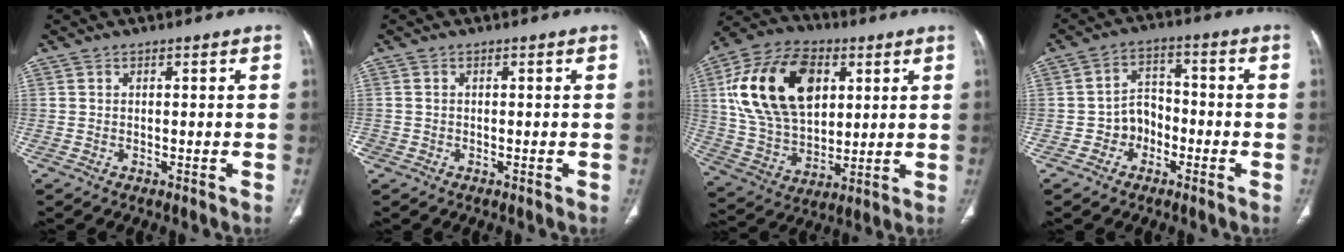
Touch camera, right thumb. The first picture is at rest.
{"total": 0.9, "force": [-0.3, 0.8, 0.1], "torque": [-0.001, 0.003, -0.006]}
{"total": 23.1, "force": [6.8, 14.7, 16.5], "torque": [-0.286, -0.007, 0.124]}
{"total": 6.3, "force": [-2.4, 5.1, 2.8], "torque": [-0.016, 0.034, -0.047]}